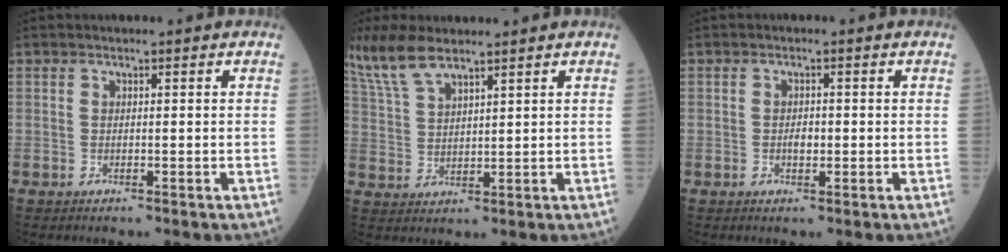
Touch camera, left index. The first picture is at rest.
{"total": 8.4, "force": [6.9, 1.6, 4.6], "torque": [-0.112, 0.015, 0.146]}
{"total": 1.5, "force": [-0.2, 0.8, 1.2], "torque": [-0.024, 0.001, -0.002]}